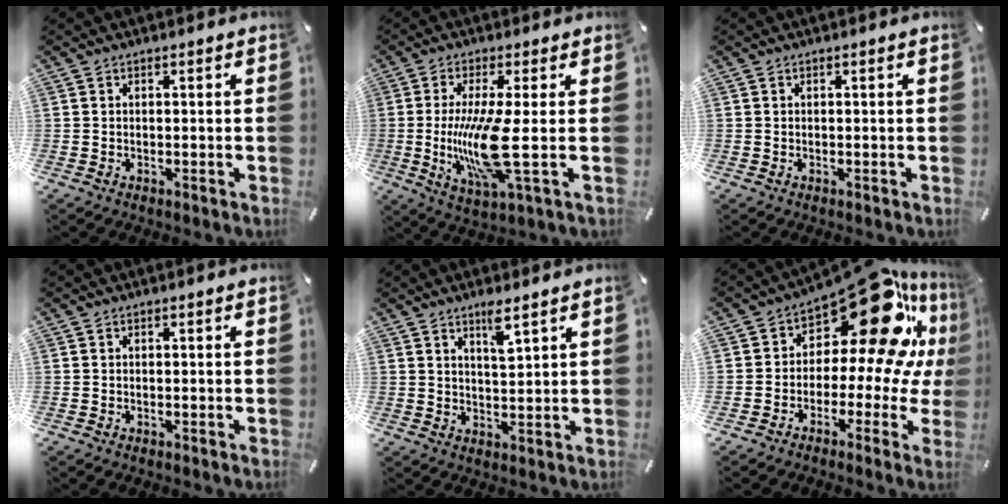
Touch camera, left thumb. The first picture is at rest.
{"total": 14.0, "force": [-0.7, 2.4, 13.7], "torque": [-0.304, -0.038, -0.022]}
{"total": 0.0}
{"total": 0.0}
{"total": 5.1, "force": [3.6, 1.0, 3.4], "torque": [-0.052, -0.020, 0.057]}
{"total": 21.3, "force": [10.4, 10.3, 15.4], "torque": [-0.215, -0.075, 0.175]}